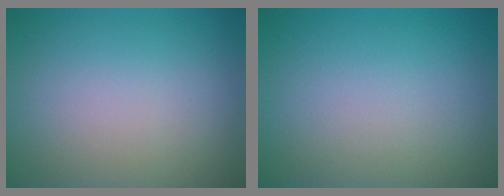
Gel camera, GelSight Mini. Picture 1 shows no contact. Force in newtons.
{"total": 0.0}